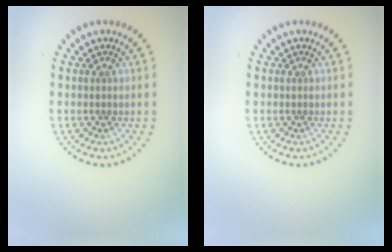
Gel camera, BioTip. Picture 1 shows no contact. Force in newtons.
{"total": 0.0}